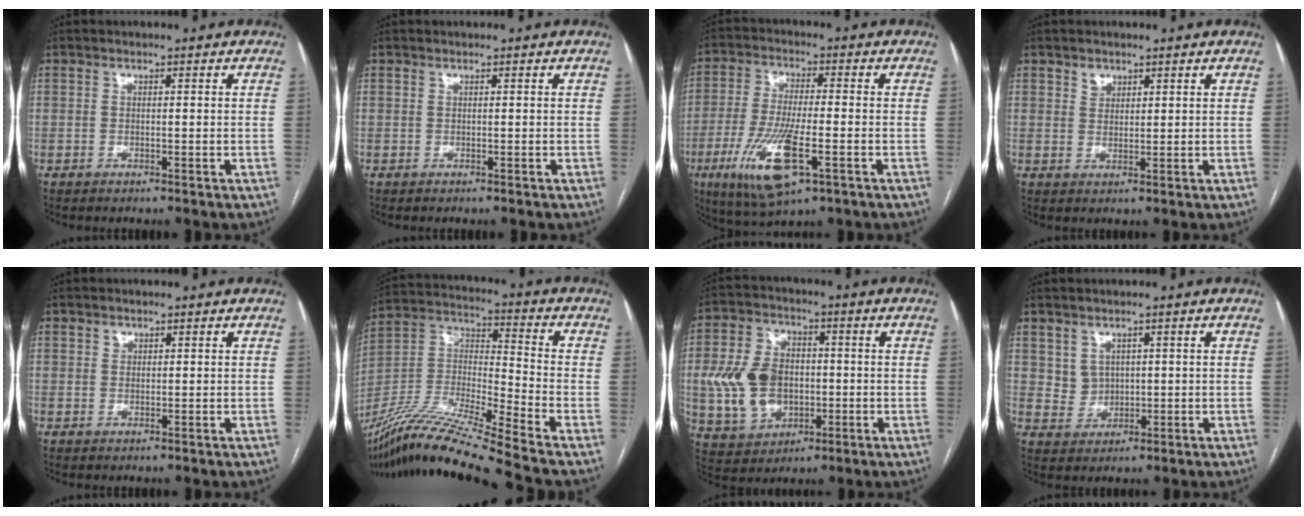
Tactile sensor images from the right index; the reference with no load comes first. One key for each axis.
{"total": 0.0}
{"total": 12.6, "fx": -5.0, "fy": 2.4, "fz": 11.3, "tx": -0.234, "ty": -0.025, "tz": -0.084}
{"total": 2.1, "fx": 1.4, "fy": 1.4, "fz": 0.5, "tx": -0.005, "ty": 0.000, "tz": 0.024}
{"total": 1.0, "fx": 0.6, "fy": 0.8, "fz": 0.2, "tx": 0.001, "ty": -0.003, "tz": 0.009}
{"total": 20.6, "fx": -17.4, "fy": -1.9, "fz": 10.9, "tx": -0.238, "ty": -0.021, "tz": -0.324}
{"total": 12.1, "fx": -0.8, "fy": 8.8, "fz": 8.3, "tx": -0.187, "ty": 0.022, "tz": -0.002}
{"total": 3.3, "fx": 1.2, "fy": 3.0, "fz": 0.6, "tx": -0.015, "ty": 0.008, "tz": 0.029}